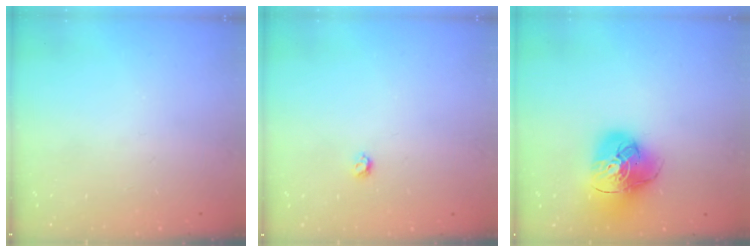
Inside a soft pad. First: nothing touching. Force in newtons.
{"total": 3.2, "press": 3.2, "slide": 0.5}
{"total": 15.5, "press": 15.4, "slide": 1.8}